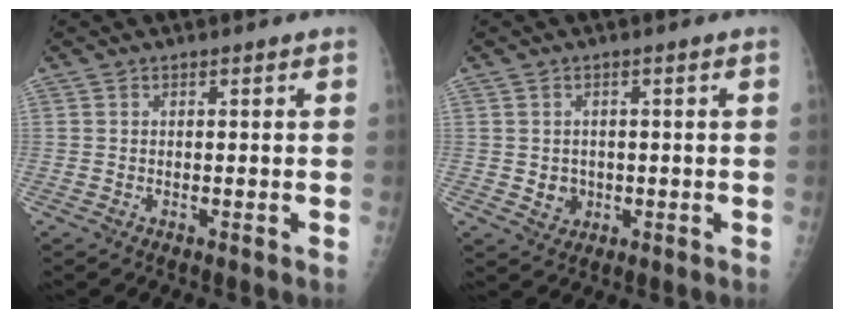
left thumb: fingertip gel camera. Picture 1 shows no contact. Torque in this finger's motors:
{"motor_torque": [-0.19, 0.12, 0.06, 0.04, 0.00]}